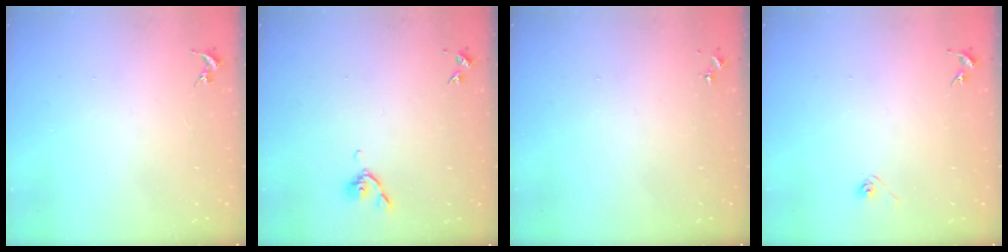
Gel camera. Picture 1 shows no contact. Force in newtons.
{"total": 5.8, "press": 5.6, "slide": 1.4}
{"total": 0.0}
{"total": 3.1, "press": 2.6, "slide": 1.7}